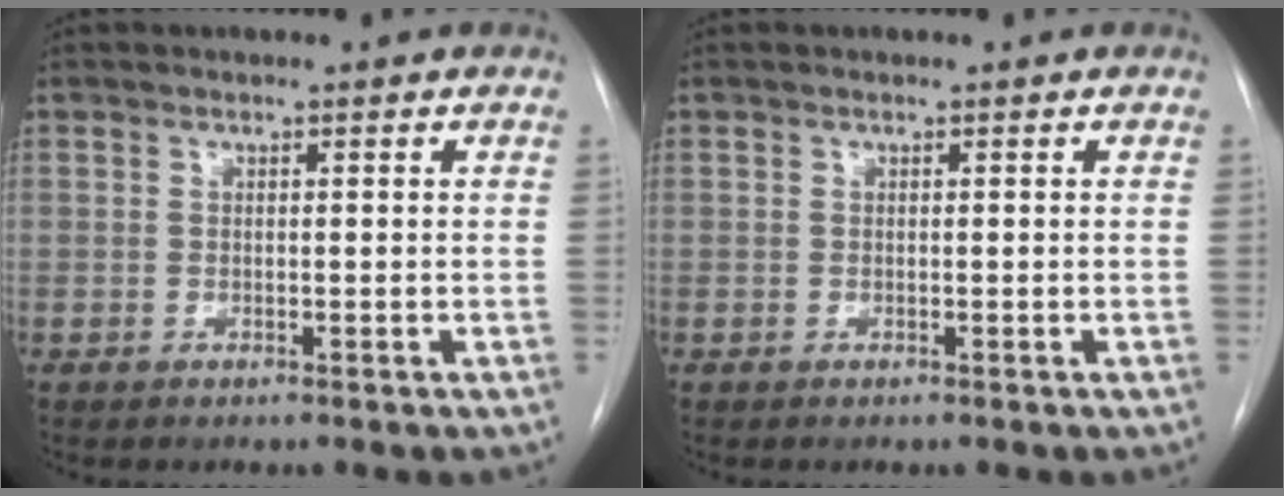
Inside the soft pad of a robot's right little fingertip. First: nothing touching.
{"total": 0.0}